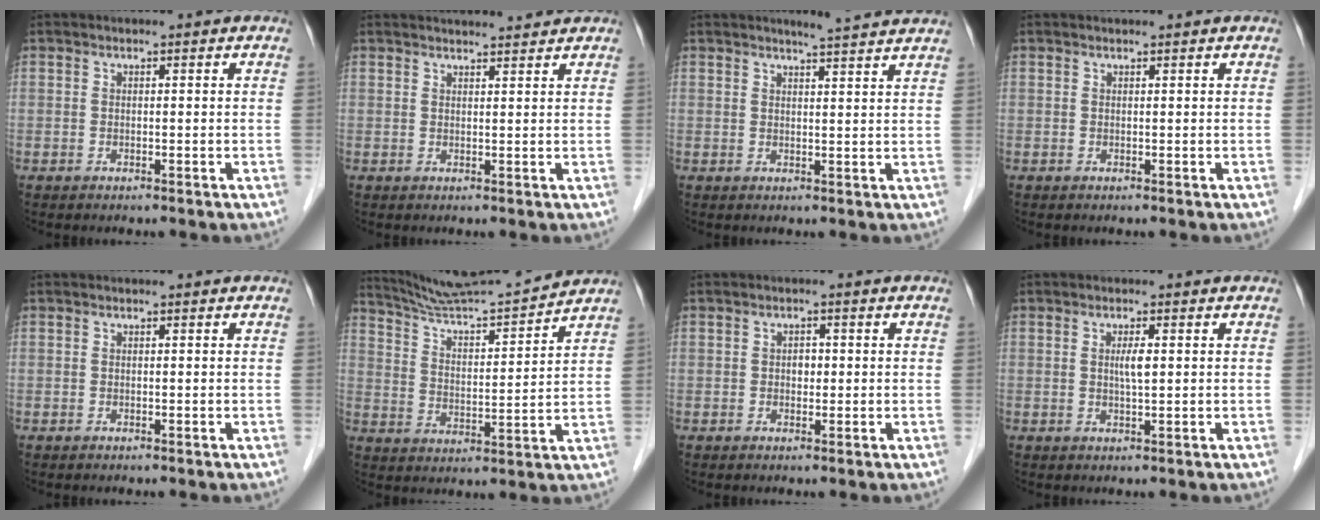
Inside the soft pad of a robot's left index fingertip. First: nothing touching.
{"total": 4.6, "force": [4.4, 0.0, 1.0], "torque": [-0.020, 0.015, 0.058]}
{"total": 5.8, "force": [5.3, -0.8, 2.2], "torque": [-0.037, 0.004, 0.059]}
{"total": 1.1, "force": [1.1, 0.0, 0.3], "torque": [-0.005, 0.010, 0.019]}
{"total": 0.0}
{"total": 13.1, "force": [12.6, -1.4, 3.0], "torque": [-0.062, -0.007, 0.211]}
{"total": 1.3, "force": [0.0, 1.0, 0.9], "torque": [-0.014, 0.002, 0.000]}
{"total": 2.0, "force": [0.4, 0.1, 1.9], "torque": [-0.038, -0.001, 0.007]}